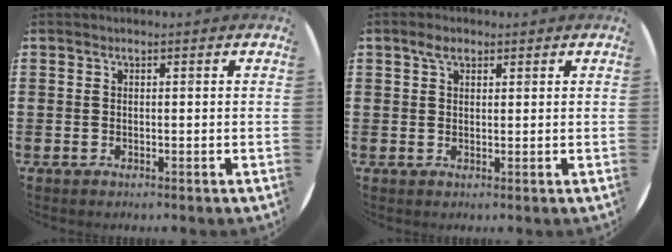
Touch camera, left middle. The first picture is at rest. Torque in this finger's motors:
{"motor_torque": [0.56, -0.38, 0.03, 0.03]}